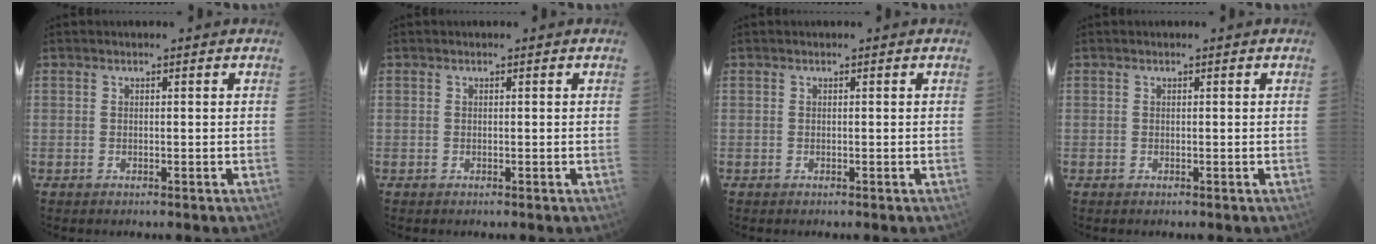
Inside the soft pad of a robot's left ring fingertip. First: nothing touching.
{"total": 0.0}
{"total": 0.0}
{"total": 0.0}